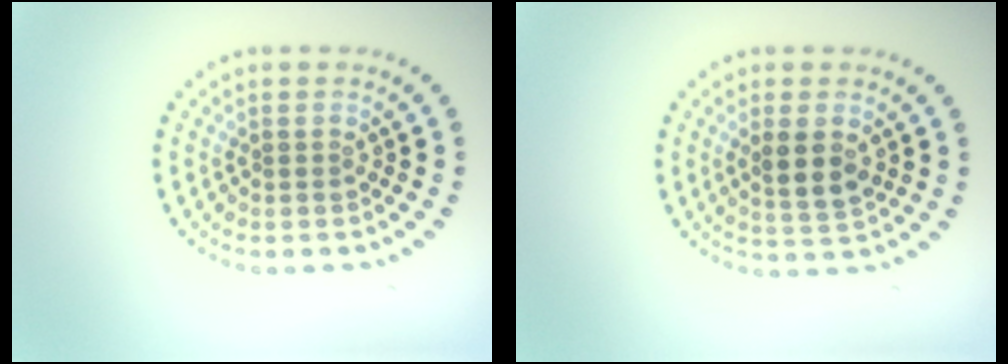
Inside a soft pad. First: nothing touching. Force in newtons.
{"total": 2.9, "press": 2.8, "slide": 1.0}